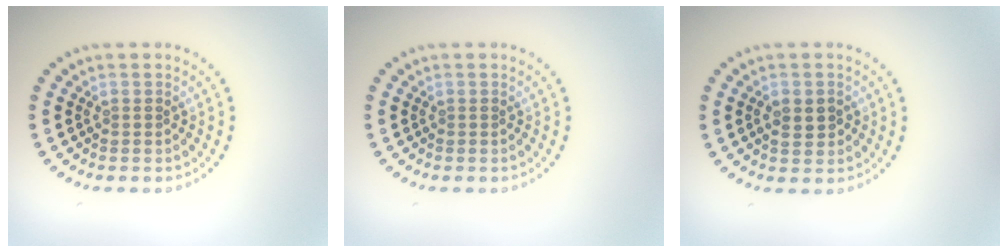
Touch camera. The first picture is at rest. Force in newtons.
{"total": 0.0}
{"total": 2.2, "press": 2.2, "slide": 0.1}